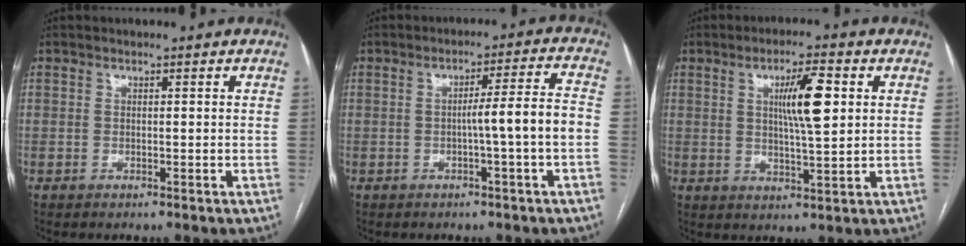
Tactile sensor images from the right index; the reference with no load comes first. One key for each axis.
{"total": 6.6, "fx": -1.5, "fy": -0.8, "fz": 6.4, "tx": -0.090, "ty": 0.014, "tz": -0.020}
{"total": 8.0, "fx": 2.1, "fy": 1.0, "fz": 7.7, "tx": -0.131, "ty": 0.005, "tz": 0.037}